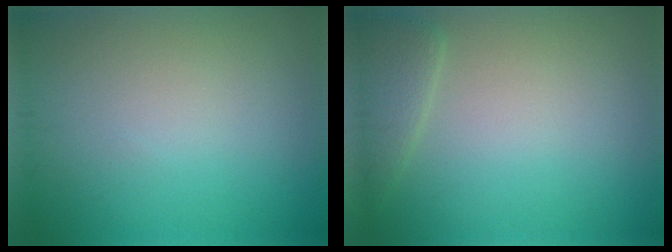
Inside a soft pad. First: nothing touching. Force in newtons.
{"total": 2.4, "press": 2.4, "slide": 0.0}